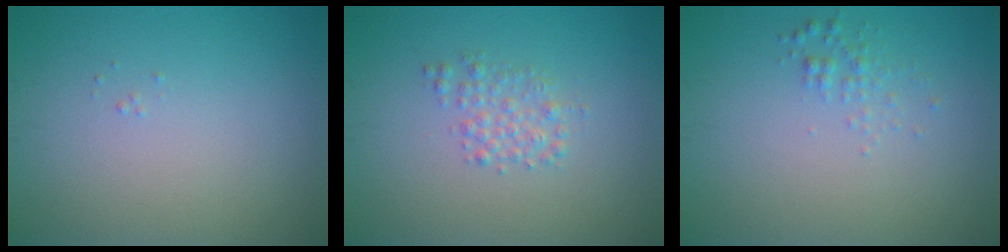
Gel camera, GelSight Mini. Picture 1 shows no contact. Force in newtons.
{"total": 1.8, "press": 1.8, "slide": 0.0}
{"total": 1.1, "press": 1.1, "slide": 0.0}